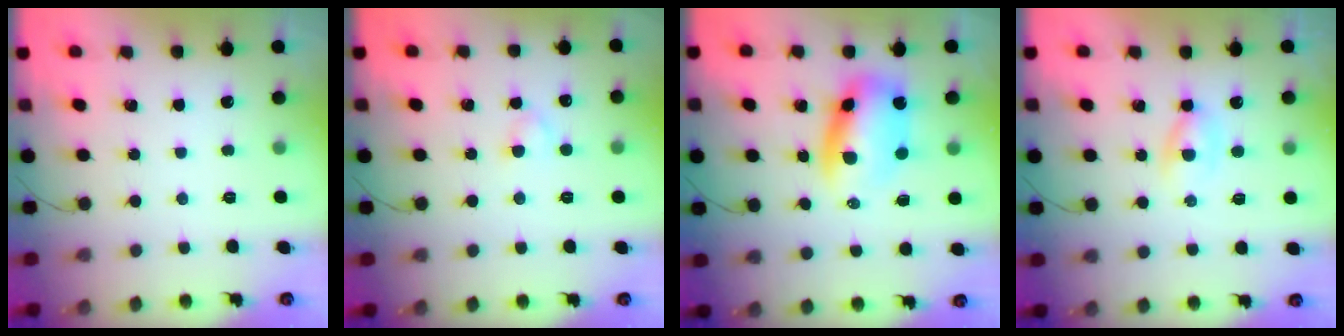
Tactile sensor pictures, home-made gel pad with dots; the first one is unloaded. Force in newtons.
{"total": 2.7, "press": 2.5, "slide": 1.2}
{"total": 9.1, "press": 8.8, "slide": 2.4}
{"total": 2.7, "press": 2.5, "slide": 1.1}